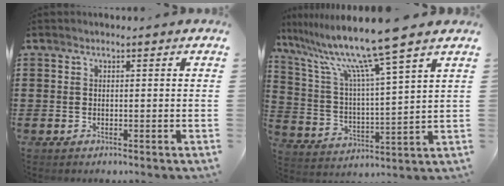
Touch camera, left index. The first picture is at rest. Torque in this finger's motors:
{"motor_torque": [0.65, 0.58, 1.05, 0.21]}